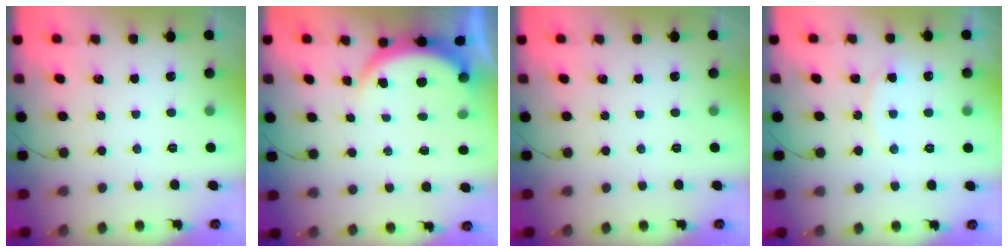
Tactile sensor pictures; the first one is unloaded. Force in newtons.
{"total": 5.0, "press": 5.0, "slide": 0.6}
{"total": 0.0}
{"total": 6.5, "press": 6.5, "slide": 0.6}